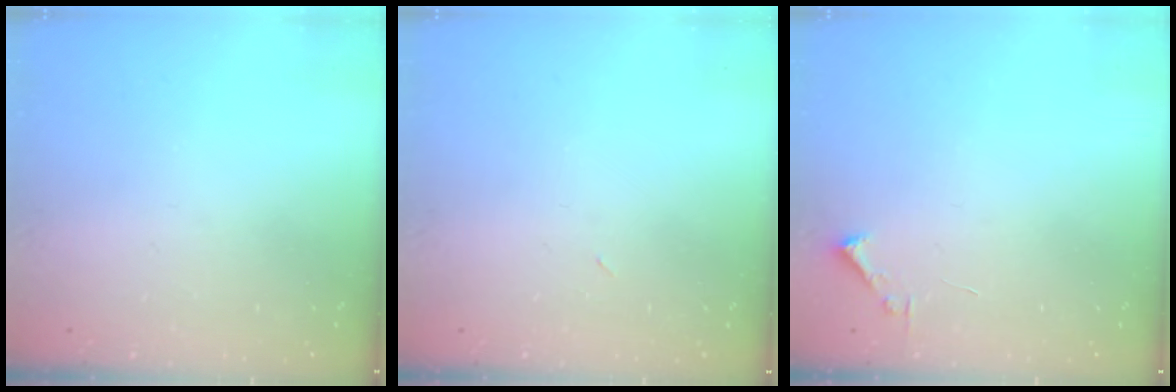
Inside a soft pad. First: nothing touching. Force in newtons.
{"total": 2.9, "press": 2.9, "slide": 0.7}
{"total": 1.7, "press": 1.7, "slide": 0.2}